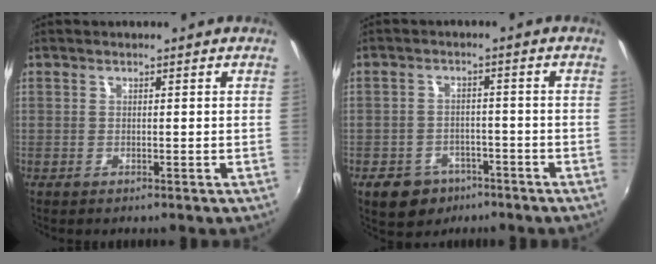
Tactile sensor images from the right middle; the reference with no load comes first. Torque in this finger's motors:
{"motor_torque": [0.82, -0.69, 0.28, 0.07]}